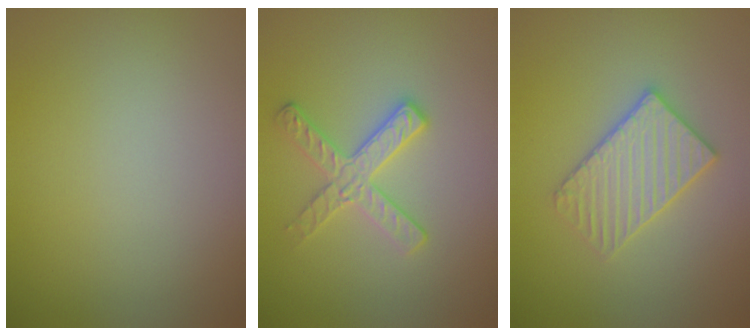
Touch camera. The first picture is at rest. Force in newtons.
{"total": 2.8, "press": 2.7, "slide": 0.5}
{"total": 3.3, "press": 3.3, "slide": 0.6}